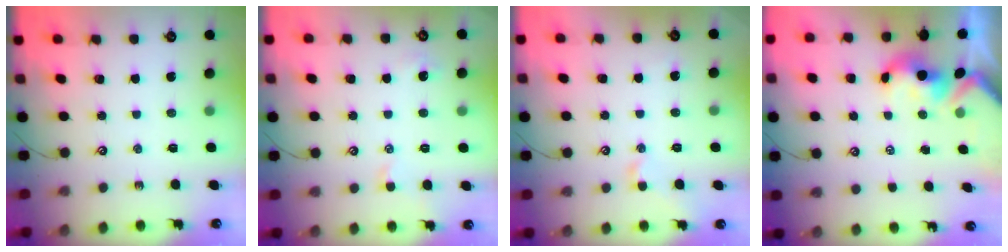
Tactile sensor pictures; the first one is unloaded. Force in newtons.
{"total": 0.9, "press": 0.7, "slide": 0.5}
{"total": 2.2, "press": 2.1, "slide": 0.5}
{"total": 2.0, "press": 1.9, "slide": 0.7}